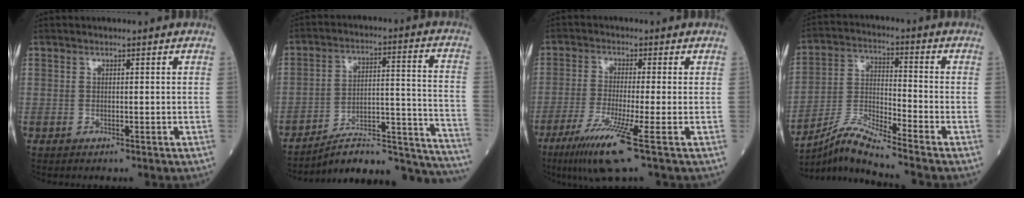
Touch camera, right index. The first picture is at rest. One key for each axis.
{"total": 22.7, "fx": -21.4, "fy": 2.2, "fz": 7.2, "tx": -0.037, "ty": 0.044, "tz": -0.299}
{"total": 8.6, "fx": -4.6, "fy": -1.0, "fz": 7.1, "tx": -0.136, "ty": -0.030, "tz": -0.089}
{"total": 8.5, "fx": -7.6, "fy": -1.7, "fz": 3.4, "tx": -0.081, "ty": -0.008, "tz": -0.144}